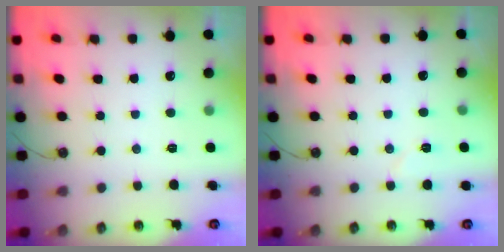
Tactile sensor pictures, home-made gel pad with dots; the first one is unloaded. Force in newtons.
{"total": 4.4, "press": 4.1, "slide": 1.6}